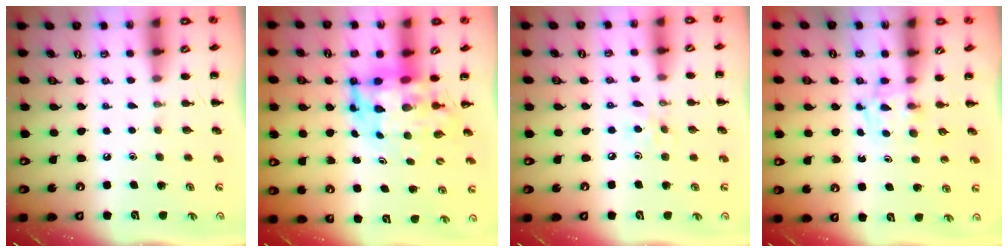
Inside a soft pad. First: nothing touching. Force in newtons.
{"total": 6.5, "press": 6.2, "slide": 2.0}
{"total": 3.5, "press": 3.4, "slide": 0.9}
{"total": 3.1, "press": 2.8, "slide": 1.3}